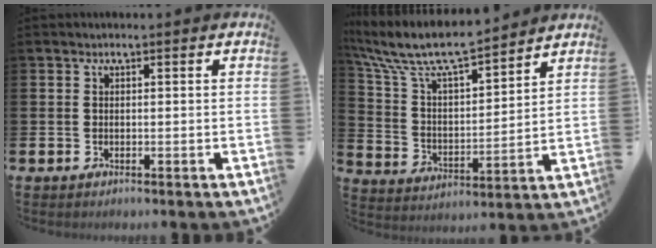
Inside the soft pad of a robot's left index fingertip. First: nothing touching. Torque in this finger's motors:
{"motor_torque": [1.04, -1.10, 0.93, 0.21]}